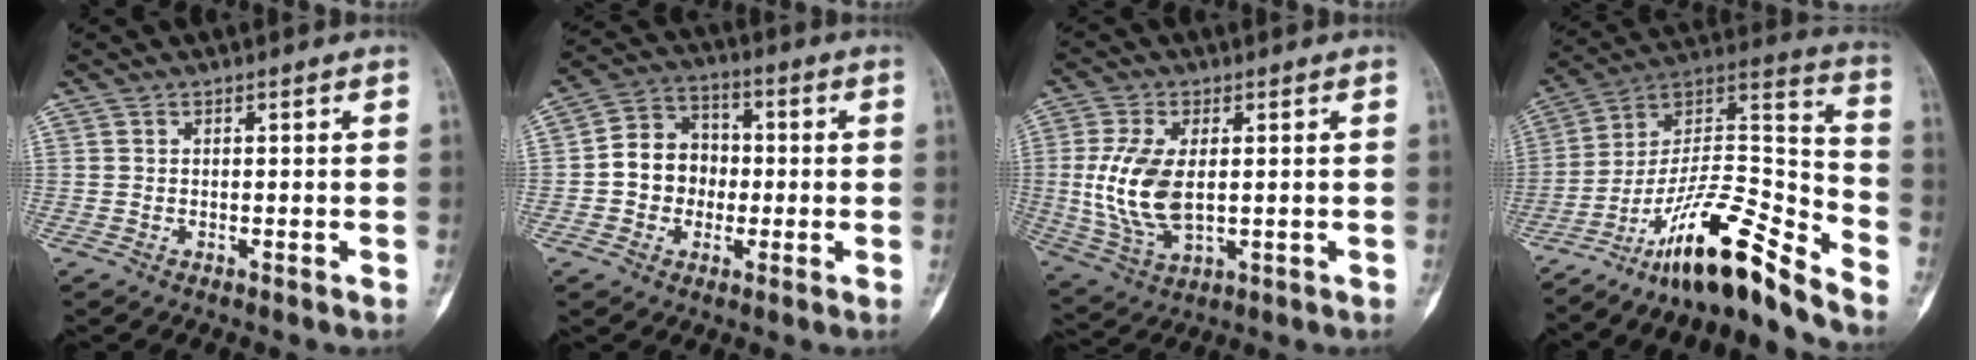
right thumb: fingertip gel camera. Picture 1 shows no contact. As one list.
[{"total": 9.3, "force": [-1.0, 8.1, 4.5], "torque": [-0.040, 0.028, -0.030]}, {"total": 12.1, "force": [0.5, 6.6, 10.2], "torque": [-0.218, -0.011, 0.020]}, {"total": 19.9, "force": [-15.5, 3.2, 12.1], "torque": [-0.192, 0.122, -0.269]}]